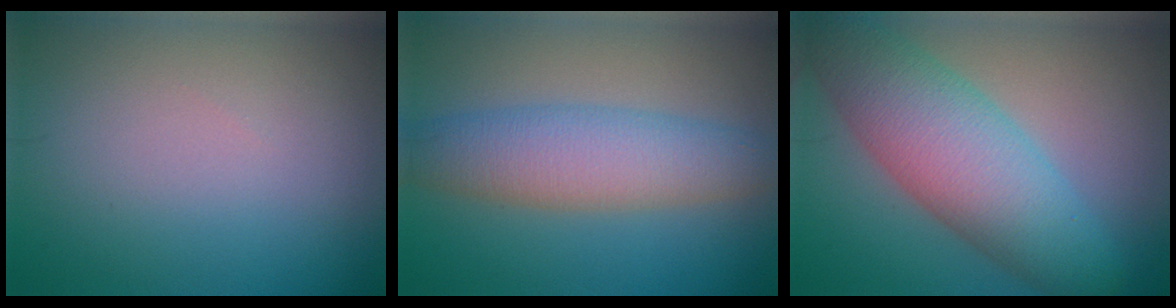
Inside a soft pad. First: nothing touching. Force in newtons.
{"total": 5.7, "press": 5.6, "slide": 0.3}
{"total": 8.7, "press": 8.7, "slide": 0.2}